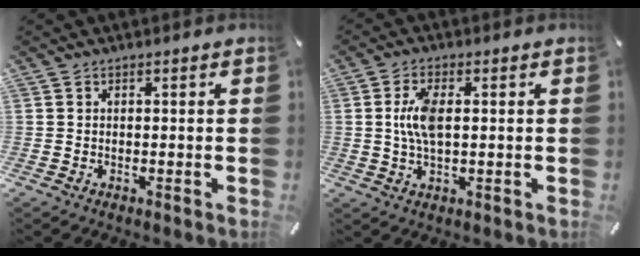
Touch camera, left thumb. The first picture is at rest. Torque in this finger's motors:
{"motor_torque": [0.49, 0.49, 0.36, -0.34, 0.08]}